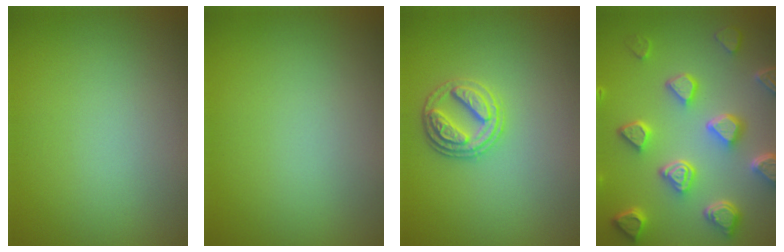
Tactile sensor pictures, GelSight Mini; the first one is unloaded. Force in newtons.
{"total": 0.0}
{"total": 2.9, "press": 2.8, "slide": 0.7}
{"total": 7.3, "press": 5.8, "slide": 4.5}